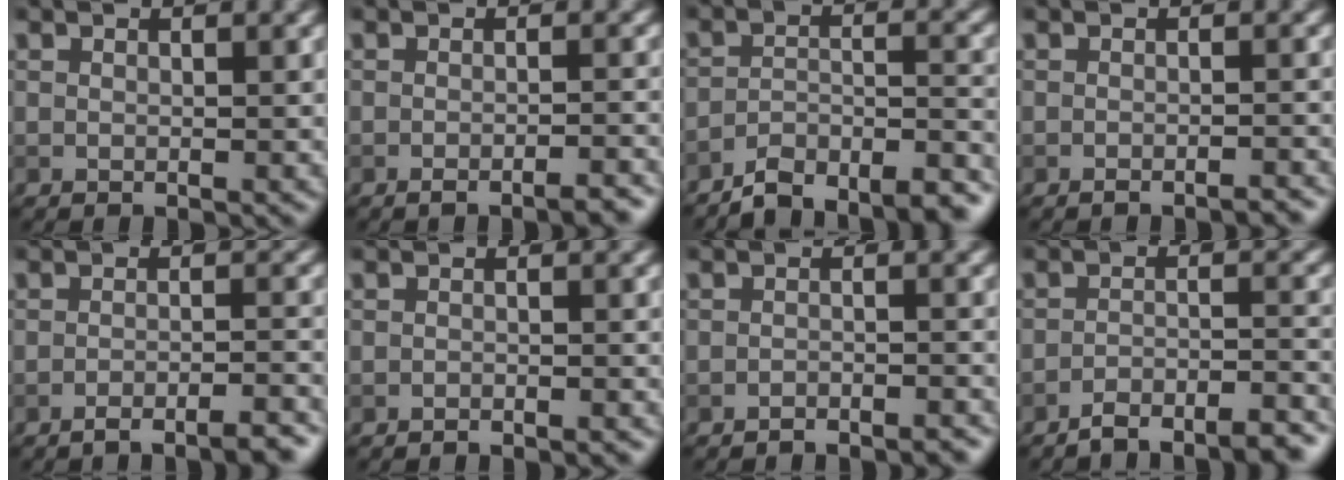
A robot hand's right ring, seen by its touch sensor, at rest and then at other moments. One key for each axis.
{"total": 2.9, "fx": -2.0, "fy": 0.6, "fz": 2.0, "tx": -0.016, "ty": 0.004, "tz": -0.033}
{"total": 9.2, "fx": -8.4, "fy": 2.0, "fz": 3.3, "tx": -0.043, "ty": 0.001, "tz": -0.132}
{"total": 2.0, "fx": -1.7, "fy": 0.4, "fz": 1.0, "tx": -0.002, "ty": 0.004, "tz": -0.024}
{"total": 4.8, "fx": -3.9, "fy": 0.8, "fz": 2.7, "tx": -0.036, "ty": 0.006, "tz": -0.058}
{"total": 1.4, "fx": -1.3, "fy": 0.1, "fz": 0.3, "tx": 0.003, "ty": 0.001, "tz": -0.019}
{"total": 2.5, "fx": -2.3, "fy": 0.3, "fz": 0.7, "tx": -0.003, "ty": 0.003, "tz": -0.031}
{"total": 6.6, "fx": -5.8, "fy": 1.3, "fz": 2.9, "tx": -0.035, "ty": 0.006, "tz": -0.087}